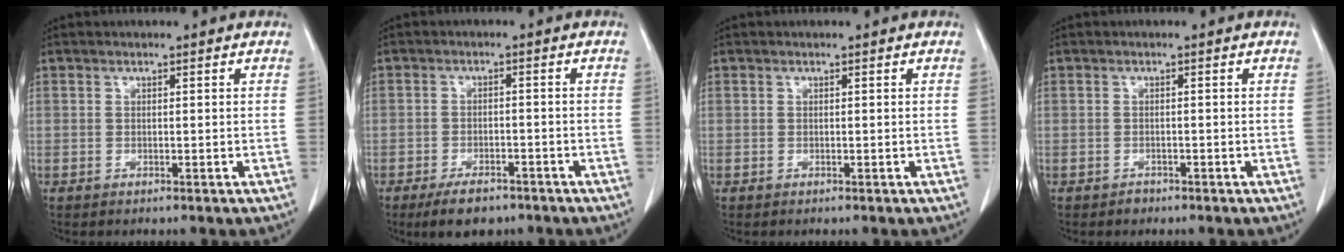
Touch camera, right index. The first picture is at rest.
{"total": 5.6, "force": [-4.2, 2.3, 3.0], "torque": [-0.050, -0.002, -0.063]}
{"total": 0.0}
{"total": 0.9, "force": [-0.7, 0.6, 0.1], "torque": [-0.002, 0.002, -0.012]}